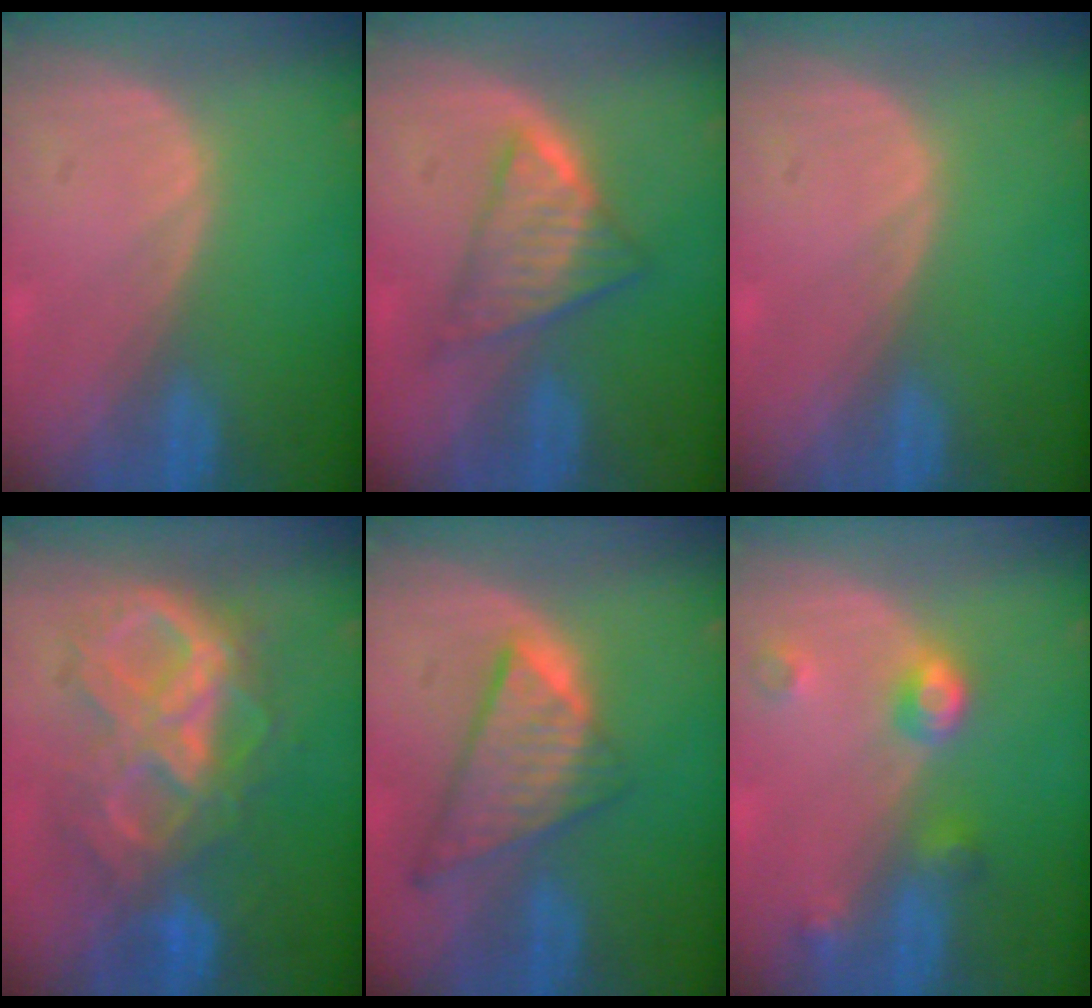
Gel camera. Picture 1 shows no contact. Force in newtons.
{"total": 6.1, "press": 5.8, "slide": 2.0}
{"total": 0.0}
{"total": 10.6, "press": 10.5, "slide": 1.1}
{"total": 8.6, "press": 7.4, "slide": 4.4}
{"total": 4.5, "press": 4.0, "slide": 2.0}